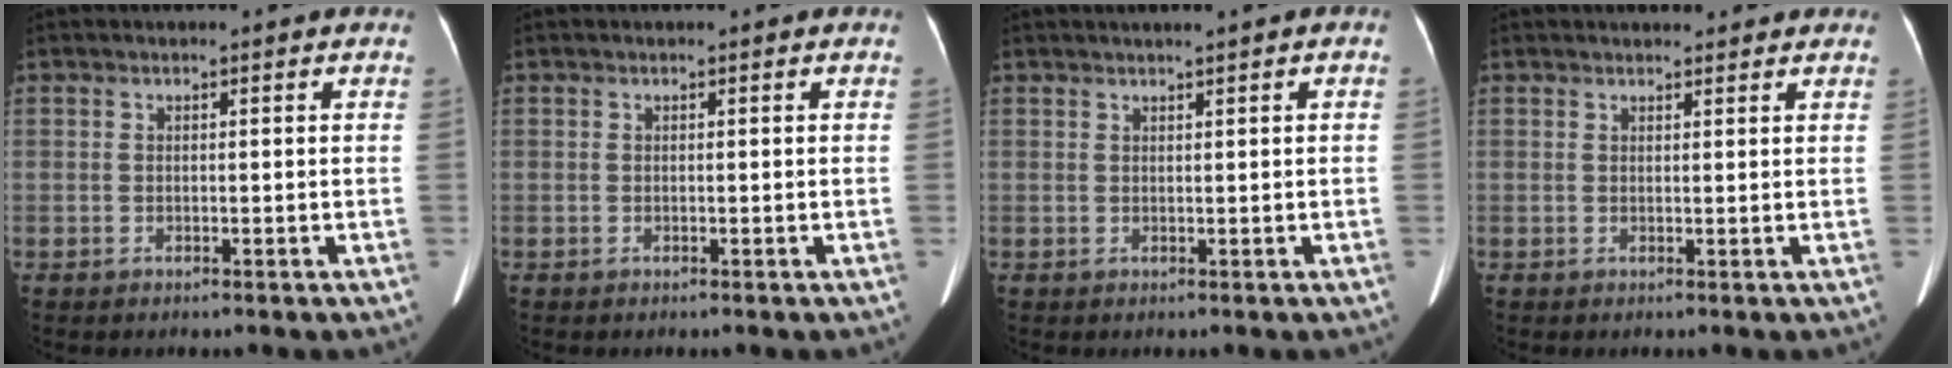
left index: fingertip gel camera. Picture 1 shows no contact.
{"total": 0.0}
{"total": 1.2, "force": [0.7, -0.1, 1.0], "torque": [-0.020, 0.011, 0.015]}
{"total": 2.9, "force": [2.7, 0.9, 0.8], "torque": [-0.008, 0.014, 0.032]}